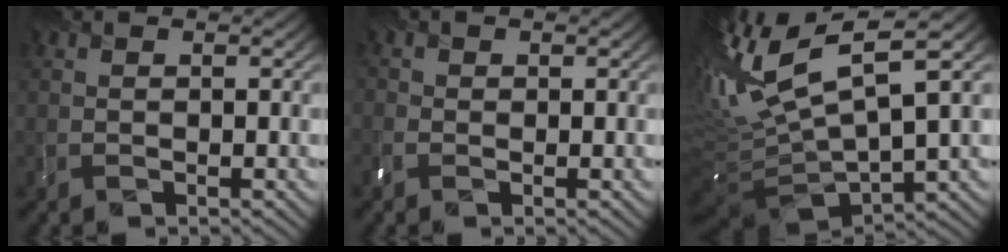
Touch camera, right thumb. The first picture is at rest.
{"total": 1.5, "force": [-0.4, 1.3, 0.4], "torque": [-0.010, -0.002, -0.013]}
{"total": 13.5, "force": [2.9, 4.7, 12.3], "torque": [-0.284, 0.007, 0.064]}